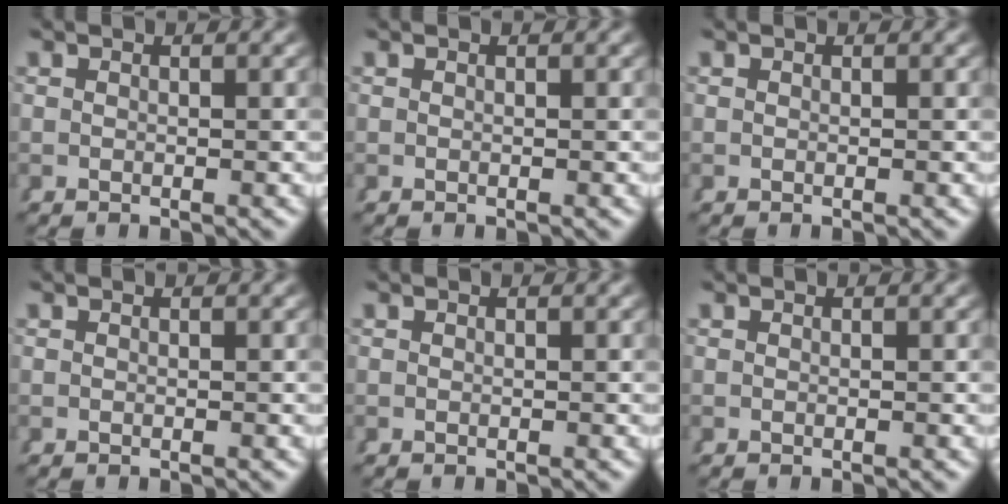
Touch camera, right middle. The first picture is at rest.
{"total": 0.0}
{"total": 0.0}
{"total": 0.0}
{"total": 0.0}
{"total": 0.0}